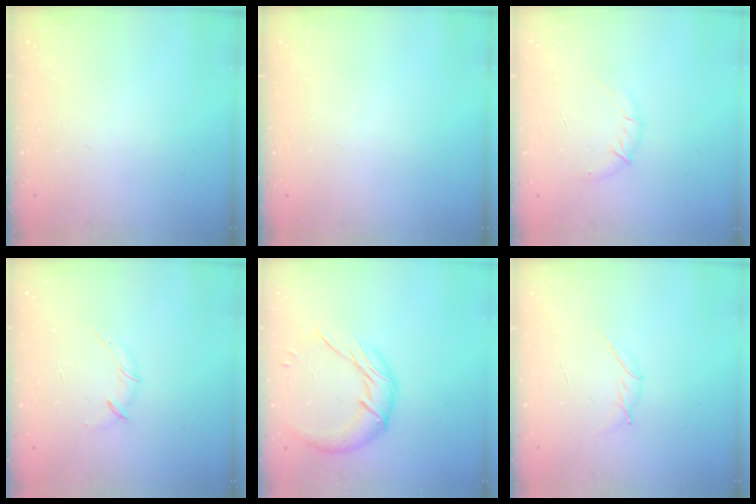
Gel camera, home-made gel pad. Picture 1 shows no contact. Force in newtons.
{"total": 0.0}
{"total": 5.7, "press": 5.5, "slide": 1.6}
{"total": 3.0, "press": 2.9, "slide": 0.8}
{"total": 11.5, "press": 11.5, "slide": 0.8}
{"total": 3.3, "press": 3.2, "slide": 0.8}